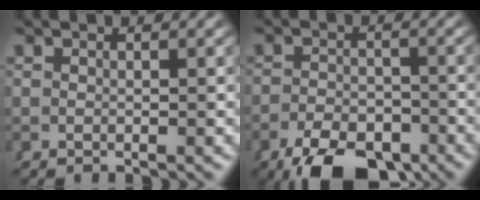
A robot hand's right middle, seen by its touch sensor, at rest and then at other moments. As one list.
[{"total": 6.0, "force": [-4.6, 2.2, 3.1], "torque": [-0.029, -0.012, -0.072]}]